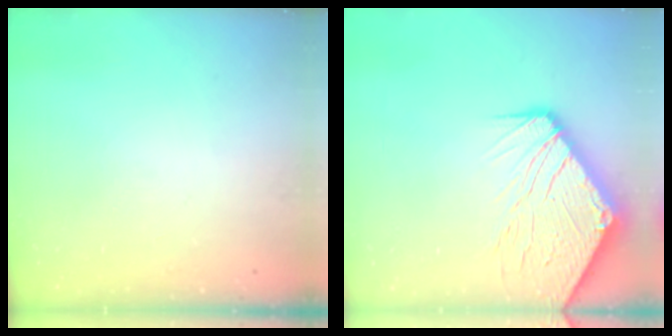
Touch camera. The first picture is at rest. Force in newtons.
{"total": 17.5, "press": 17.4, "slide": 2.2}